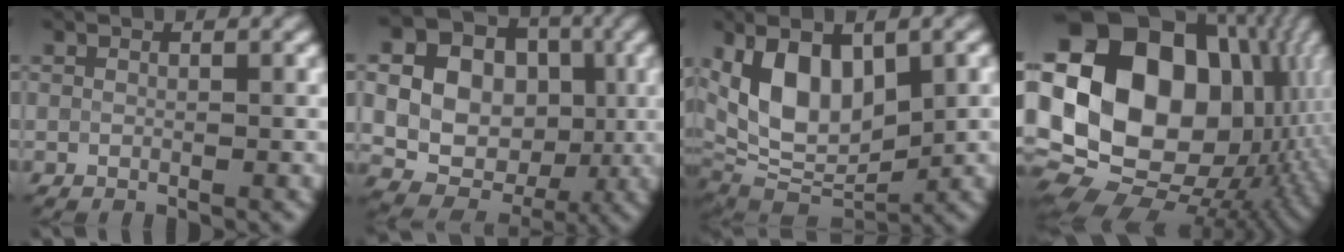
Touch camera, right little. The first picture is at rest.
{"total": 20.0, "force": [2.7, 18.2, 8.0], "torque": [-0.168, 0.012, 0.032]}
{"total": 10.9, "force": [2.1, 5.8, 9.0], "torque": [-0.149, -0.001, 0.031]}
{"total": 21.8, "force": [1.8, 16.4, 14.3], "torque": [-0.266, 0.019, 0.036]}